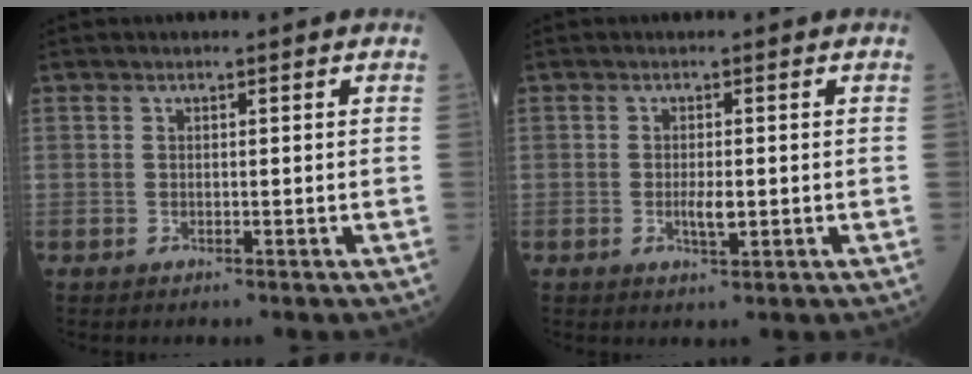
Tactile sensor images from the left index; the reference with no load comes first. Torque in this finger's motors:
{"motor_torque": [0.55, 0.27, 0.07, 0.02]}